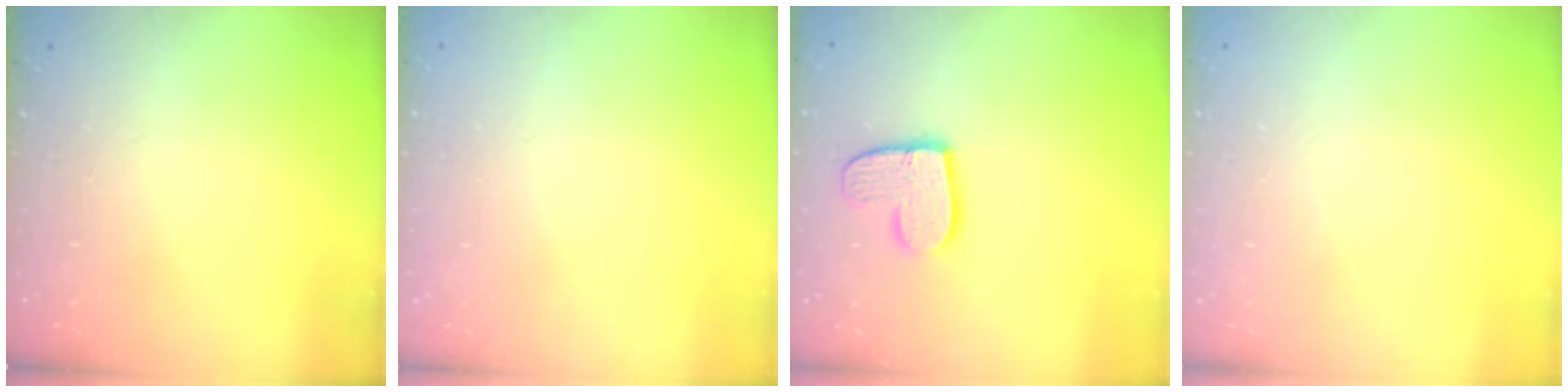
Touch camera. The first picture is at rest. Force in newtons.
{"total": 0.0}
{"total": 11.5, "press": 11.4, "slide": 0.9}
{"total": 0.5, "press": 0.5, "slide": 0.1}